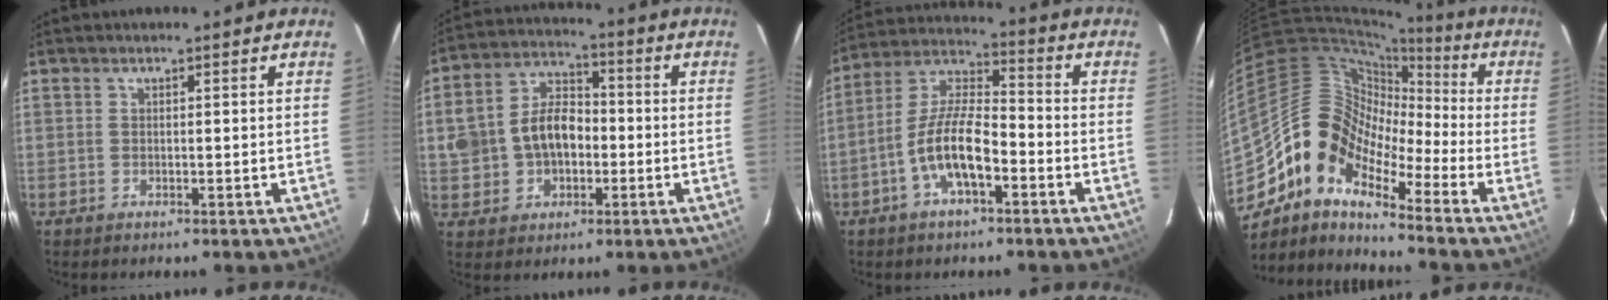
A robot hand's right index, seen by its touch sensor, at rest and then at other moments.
{"total": 11.7, "force": [-1.1, 8.8, 7.6], "torque": [-0.165, 0.029, -0.010]}
{"total": 11.3, "force": [-4.6, 3.9, 9.6], "torque": [-0.201, 0.009, -0.088]}
{"total": 11.7, "force": [-7.4, 7.0, 5.8], "torque": [-0.100, 0.024, -0.173]}